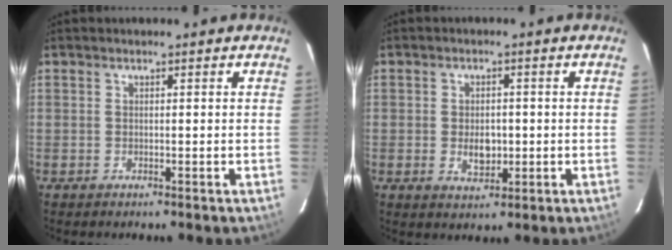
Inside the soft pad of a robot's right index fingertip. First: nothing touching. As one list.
[{"total": 4.4, "force": [-0.6, 2.9, 3.2], "torque": [-0.056, 0.000, -0.004]}]